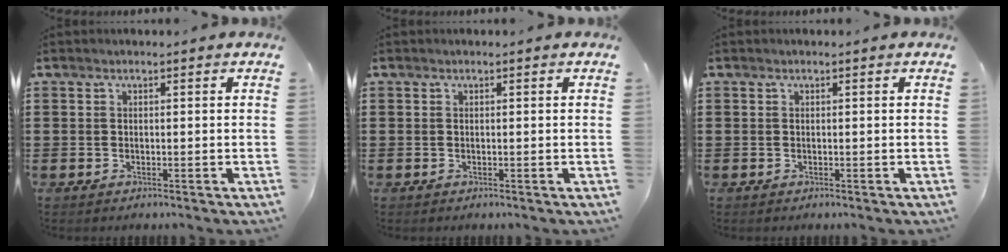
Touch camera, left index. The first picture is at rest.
{"total": 0.0}
{"total": 0.0}